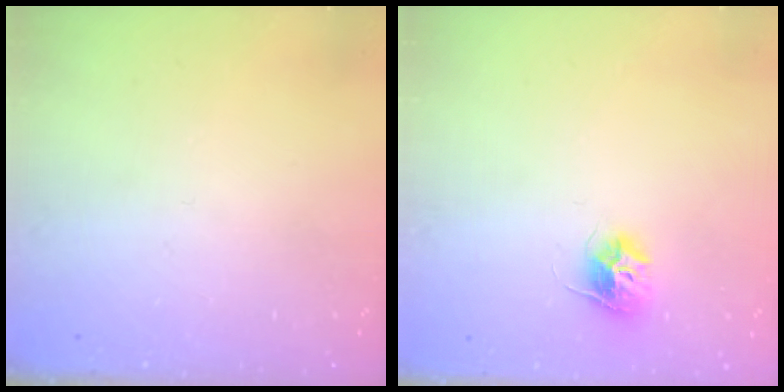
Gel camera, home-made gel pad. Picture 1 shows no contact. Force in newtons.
{"total": 9.3, "press": 9.3, "slide": 0.5}